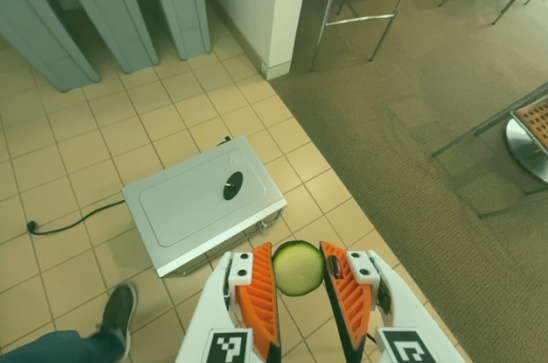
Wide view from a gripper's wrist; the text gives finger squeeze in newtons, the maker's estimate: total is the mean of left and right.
{"total": 8.8, "left": 8.9, "right": 8.6}